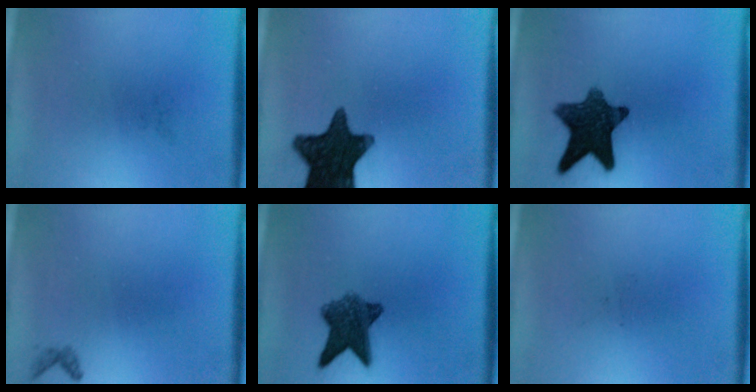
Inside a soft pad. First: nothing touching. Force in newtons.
{"total": 15.3}
{"total": 11.5}
{"total": 0.7}
{"total": 7.8}
{"total": 0.0}